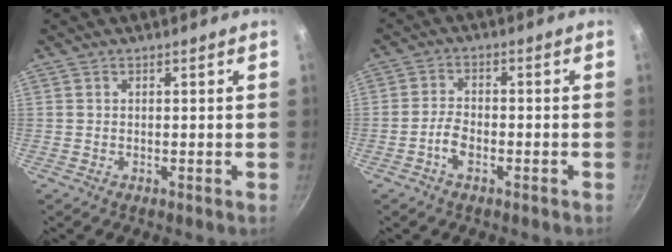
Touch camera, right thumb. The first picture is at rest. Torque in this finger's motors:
{"motor_torque": [-0.27, 0.01, 0.26, 0.11, -0.04]}